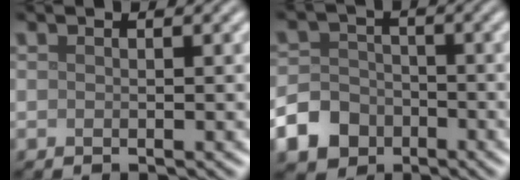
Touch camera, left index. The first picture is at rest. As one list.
[{"total": 7.7, "force": [-4.4, 6.0, 1.9], "torque": [-0.033, -0.027, -0.096]}]